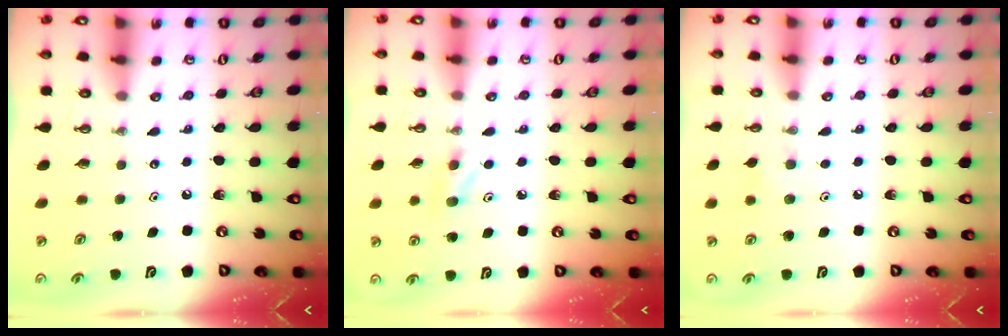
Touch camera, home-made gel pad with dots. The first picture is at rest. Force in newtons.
{"total": 6.5, "press": 6.3, "slide": 1.7}
{"total": 6.2, "press": 6.1, "slide": 1.0}